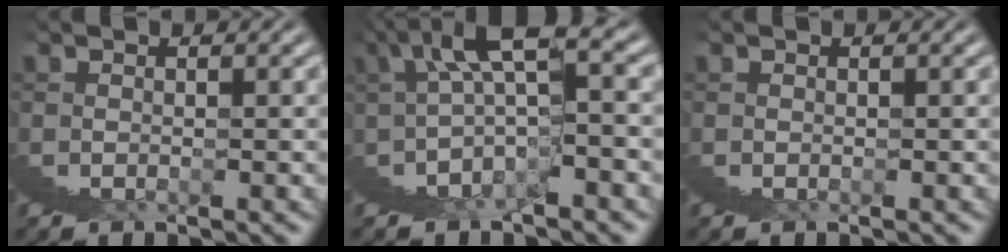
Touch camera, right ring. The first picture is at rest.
{"total": 7.4, "force": [2.7, 3.0, 6.2], "torque": [-0.097, 0.014, 0.039]}
{"total": 0.0}